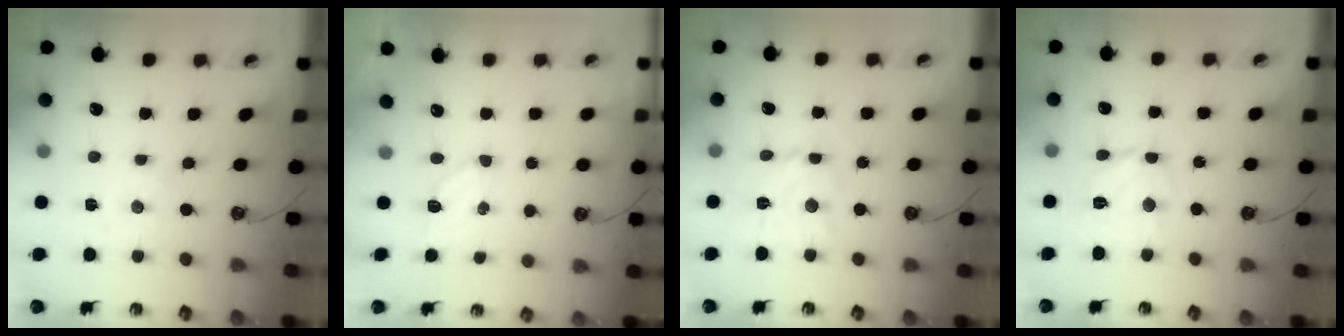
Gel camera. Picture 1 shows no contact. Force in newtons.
{"total": 3.8, "press": 3.8, "slide": 0.5}
{"total": 9.3, "press": 9.3, "slide": 0.7}
{"total": 12.5, "press": 12.4, "slide": 1.0}